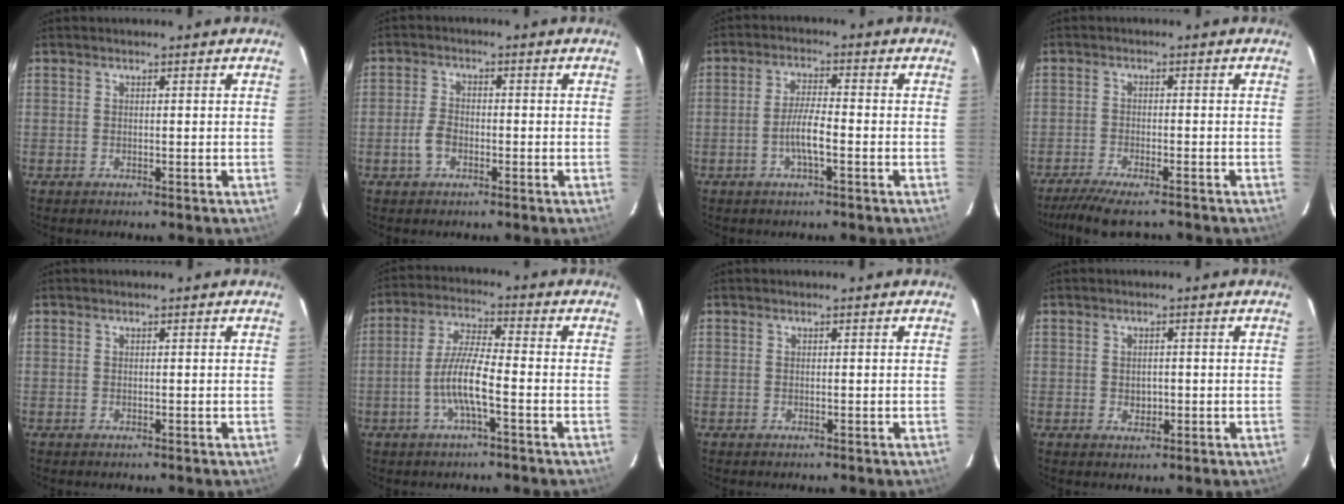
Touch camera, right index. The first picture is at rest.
{"total": 3.7, "force": [-1.6, 2.5, 2.1], "torque": [-0.050, 0.006, -0.031]}
{"total": 5.0, "force": [-2.0, 0.6, 4.6], "torque": [-0.092, 0.002, -0.038]}
{"total": 8.9, "force": [-7.6, 1.4, 4.4], "torque": [-0.103, -0.022, -0.128]}
{"total": 0.0}
{"total": 7.7, "force": [-2.8, 0.8, 7.1], "torque": [-0.149, 0.003, -0.055]}
{"total": 0.0}
{"total": 2.1, "force": [-0.3, 1.7, 1.2], "torque": [-0.018, 0.001, -0.003]}